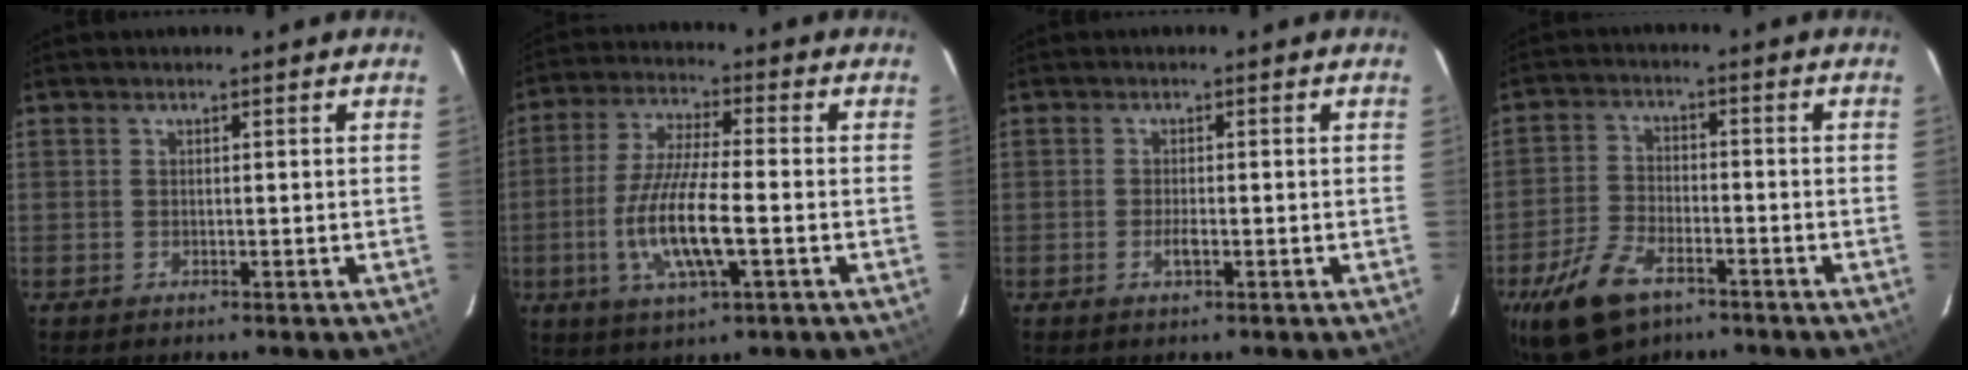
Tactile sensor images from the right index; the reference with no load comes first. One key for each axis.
{"total": 12.5, "fx": -3.2, "fy": 2.6, "fz": 11.8, "tx": -0.242, "ty": -0.009, "tz": -0.064}
{"total": 1.9, "fx": -0.7, "fy": 0.6, "fz": 1.6, "tx": -0.033, "ty": -0.002, "tz": -0.013}
{"total": 11.8, "fx": -7.3, "fy": 6.0, "fz": 7.0, "tx": -0.168, "ty": -0.011, "tz": -0.137}